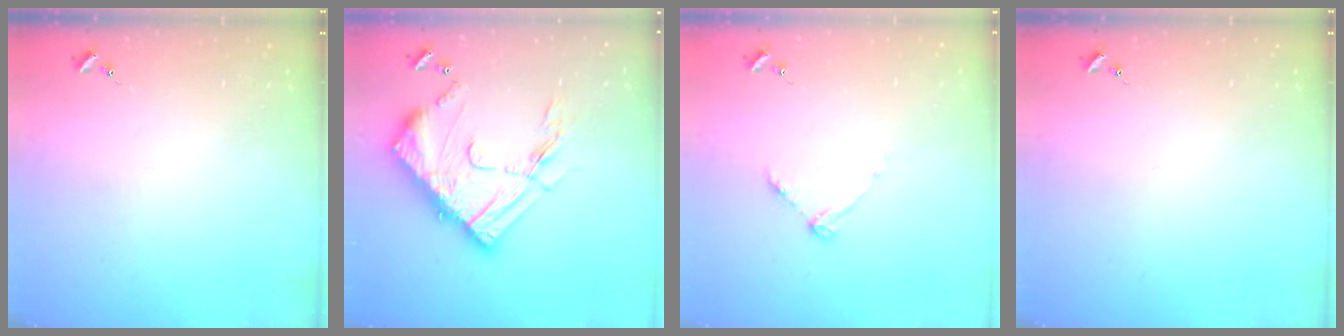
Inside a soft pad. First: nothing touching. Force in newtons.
{"total": 21.5, "press": 21.4, "slide": 1.6}
{"total": 3.3, "press": 3.3, "slide": 0.5}
{"total": 0.0}